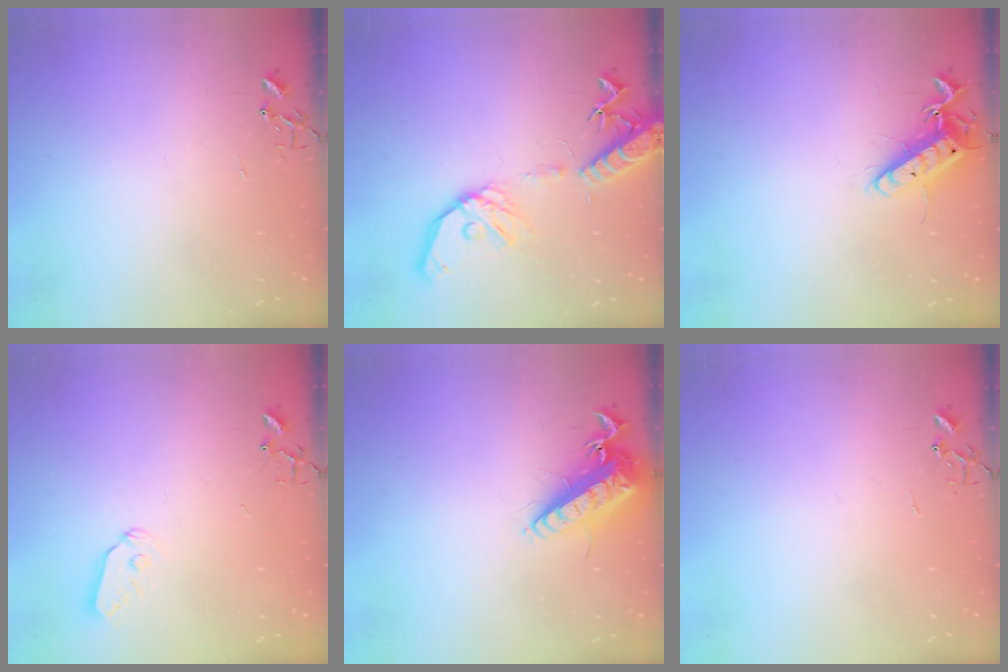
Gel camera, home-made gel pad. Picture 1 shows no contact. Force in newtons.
{"total": 16.3, "press": 16.0, "slide": 3.2}
{"total": 12.4, "press": 12.4, "slide": 1.1}
{"total": 6.4, "press": 6.4, "slide": 0.3}
{"total": 15.9, "press": 15.5, "slide": 3.3}
{"total": 0.0}